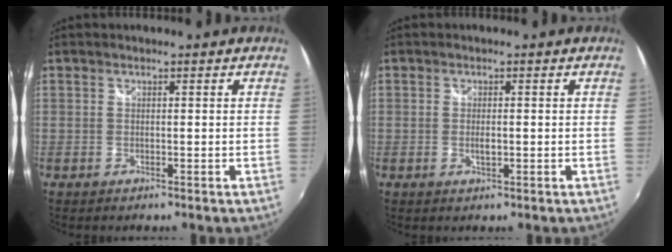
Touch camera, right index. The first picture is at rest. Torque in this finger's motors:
{"motor_torque": [0.11, -0.02, 0.13, 0.02]}